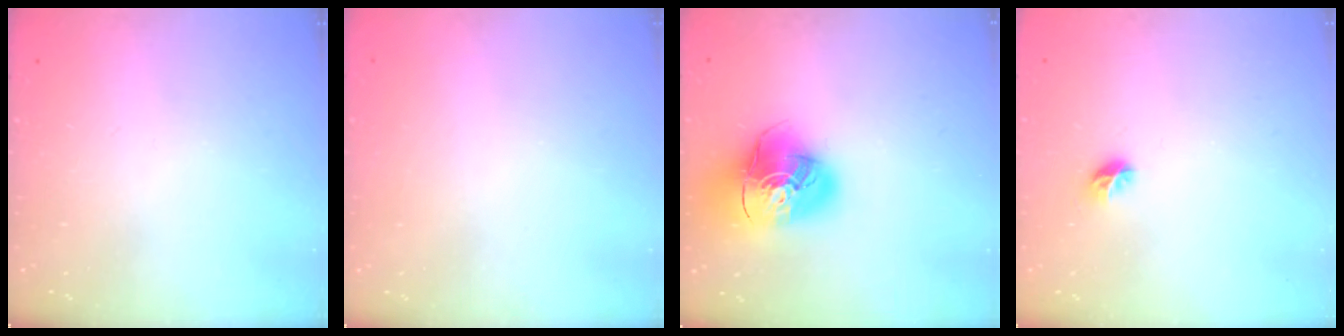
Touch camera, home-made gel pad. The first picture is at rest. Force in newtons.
{"total": 0.9, "press": 0.9, "slide": 0.1}
{"total": 17.3, "press": 17.2, "slide": 2.0}
{"total": 5.4, "press": 5.2, "slide": 1.4}